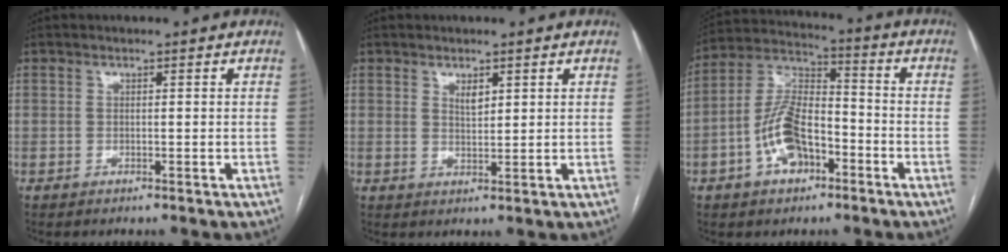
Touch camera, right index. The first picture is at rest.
{"total": 2.1, "force": [1.2, 0.9, 1.5], "torque": [-0.027, -0.003, 0.026]}
{"total": 11.4, "force": [-4.5, 5.8, 8.7], "torque": [-0.189, 0.024, -0.080]}